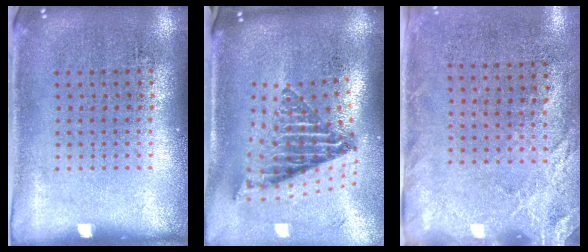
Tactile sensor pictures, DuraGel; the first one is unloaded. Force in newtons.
{"total": 2.6, "press": 1.6, "slide": 2.0}
{"total": 2.5, "press": 1.9, "slide": 1.6}